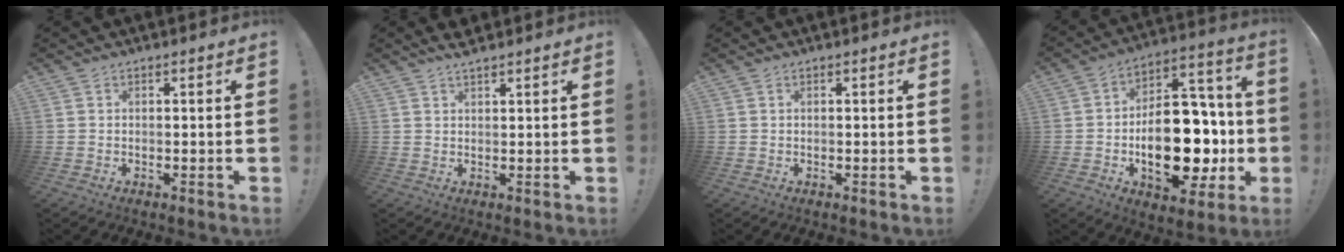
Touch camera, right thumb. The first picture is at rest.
{"total": 2.8, "force": [2.5, 0.2, 1.3], "torque": [-0.014, -0.015, 0.042]}
{"total": 0.0}
{"total": 25.2, "force": [-5.5, 14.5, 19.9], "torque": [-0.297, 0.037, -0.066]}